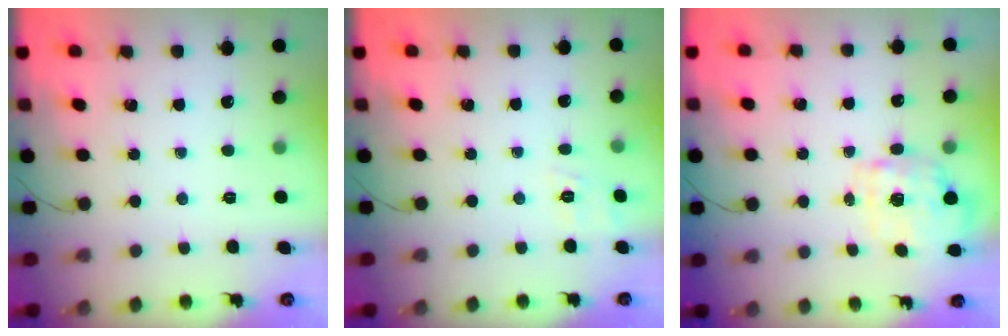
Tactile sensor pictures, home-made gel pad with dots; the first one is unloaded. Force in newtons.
{"total": 3.4, "press": 3.0, "slide": 1.7}
{"total": 5.8, "press": 5.6, "slide": 1.6}